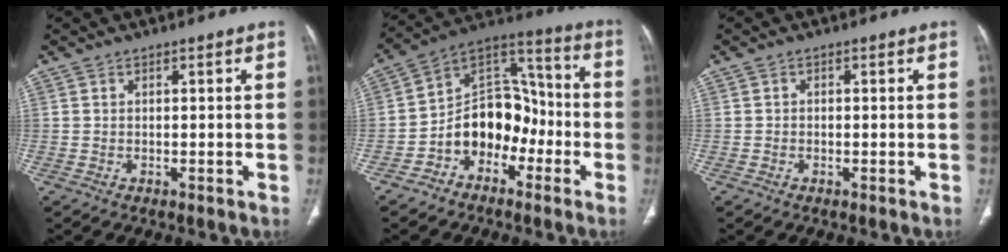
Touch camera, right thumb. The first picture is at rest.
{"total": 13.5, "force": [-5.0, 10.0, 7.6], "torque": [-0.075, 0.076, -0.095]}
{"total": 0.0}